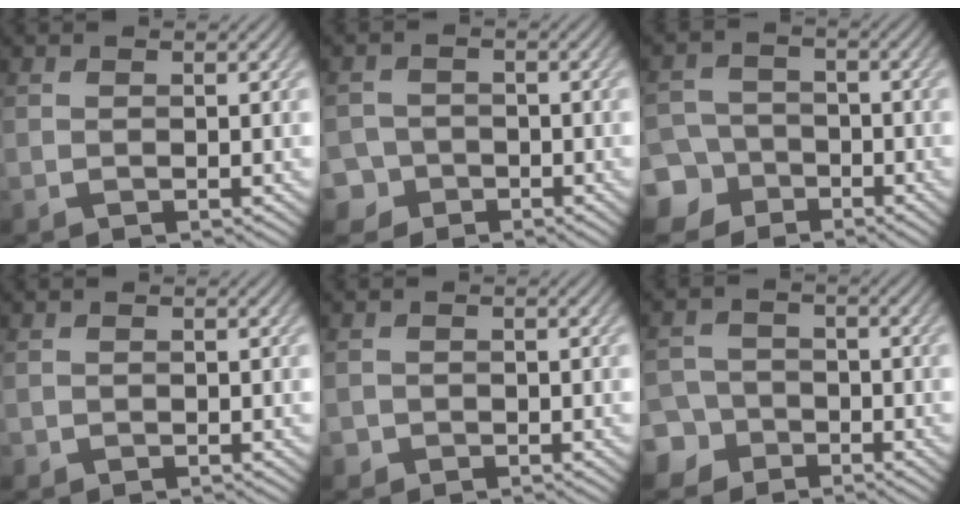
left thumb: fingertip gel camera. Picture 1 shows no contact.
{"total": 3.7, "force": [-1.9, 3.1, 0.4], "torque": [0.001, 0.002, -0.048]}
{"total": 7.1, "force": [-4.1, 5.6, 1.6], "torque": [-0.035, -0.016, -0.097]}
{"total": 0.5, "force": [-0.2, 0.5, -0.1], "torque": [0.005, -0.005, -0.006]}
{"total": 1.0, "force": [-0.6, 0.8, 0.0], "torque": [0.006, -0.002, -0.013]}
{"total": 5.3, "force": [-3.4, 4.1, 0.9], "torque": [-0.013, -0.007, -0.077]}